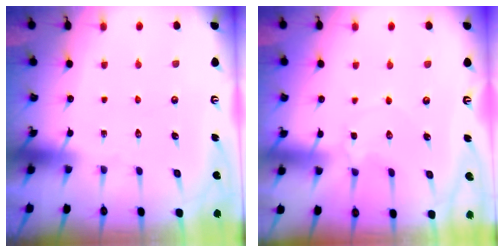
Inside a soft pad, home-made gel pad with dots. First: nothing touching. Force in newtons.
{"total": 3.3, "press": 3.3, "slide": 0.3}